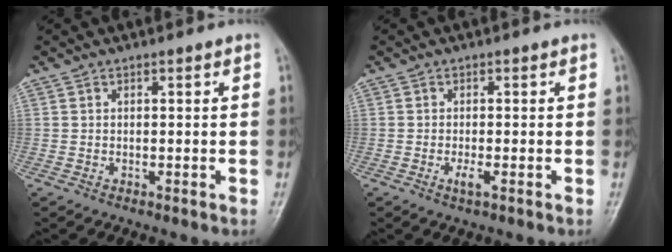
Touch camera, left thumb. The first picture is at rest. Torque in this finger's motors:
{"motor_torque": [-0.04, 0.05, 0.04, 0.01, 0.00]}